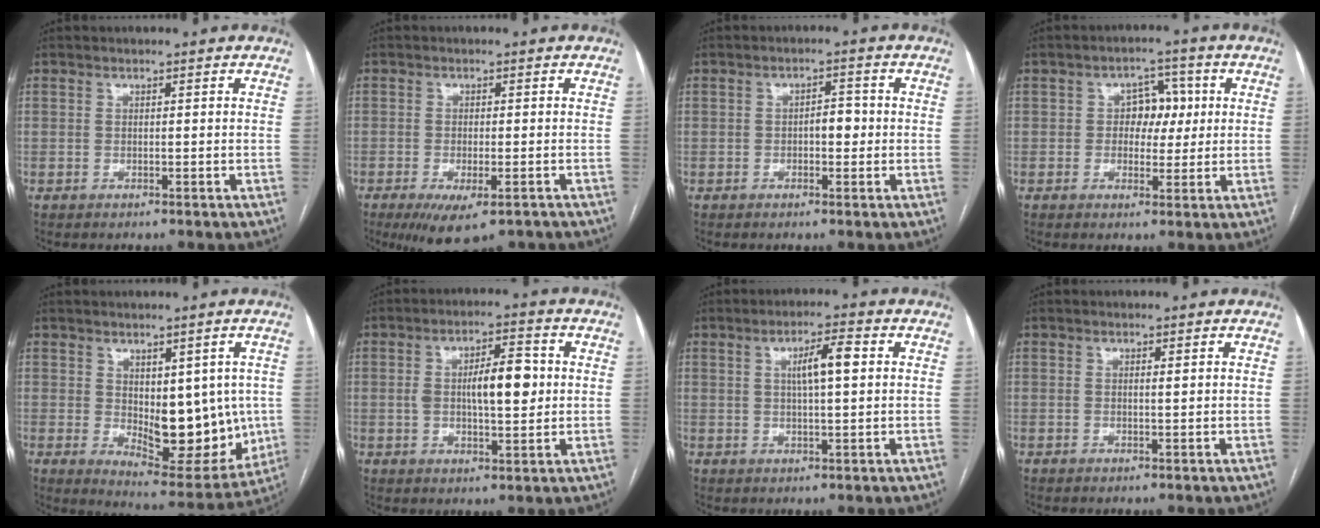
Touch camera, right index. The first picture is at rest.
{"total": 7.7, "force": [-5.0, 2.4, 5.4], "torque": [-0.082, -0.016, -0.075]}
{"total": 3.4, "force": [-0.5, 1.6, 2.9], "torque": [-0.040, 0.010, -0.007]}
{"total": 5.2, "force": [0.6, 3.6, 3.7], "torque": [-0.049, 0.016, 0.009]}
{"total": 13.7, "force": [-0.4, 6.7, 11.9], "torque": [-0.148, -0.008, 0.019]}
{"total": 8.8, "force": [0.8, 2.8, 8.4], "torque": [-0.140, 0.014, 0.014]}
{"total": 5.5, "force": [1.2, 0.7, 5.4], "torque": [-0.094, 0.008, 0.021]}
{"total": 0.8, "force": [0.2, 0.0, 0.7], "torque": [-0.014, -0.001, 0.002]}